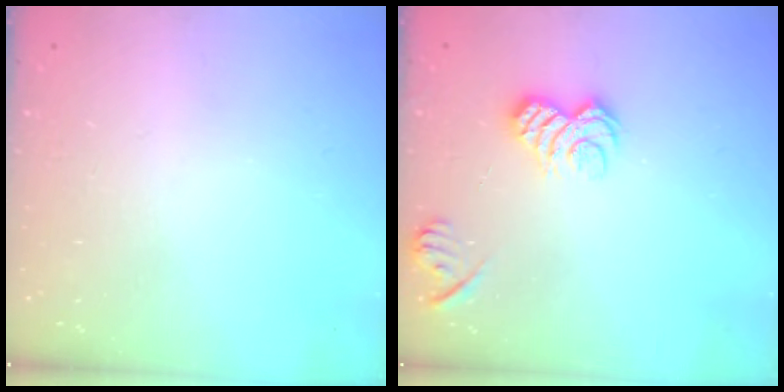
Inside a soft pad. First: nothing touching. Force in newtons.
{"total": 8.7, "press": 8.7, "slide": 0.3}